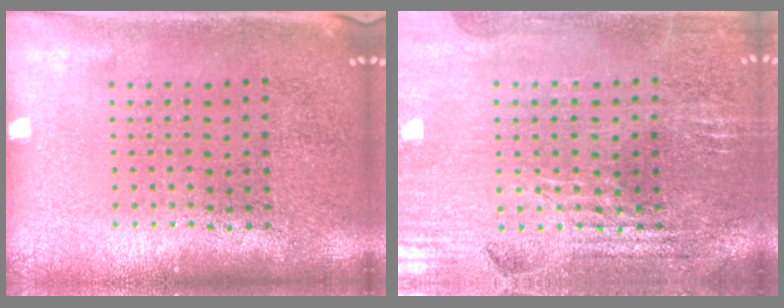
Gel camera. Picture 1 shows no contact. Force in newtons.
{"total": 2.9, "press": 2.8, "slide": 0.5}